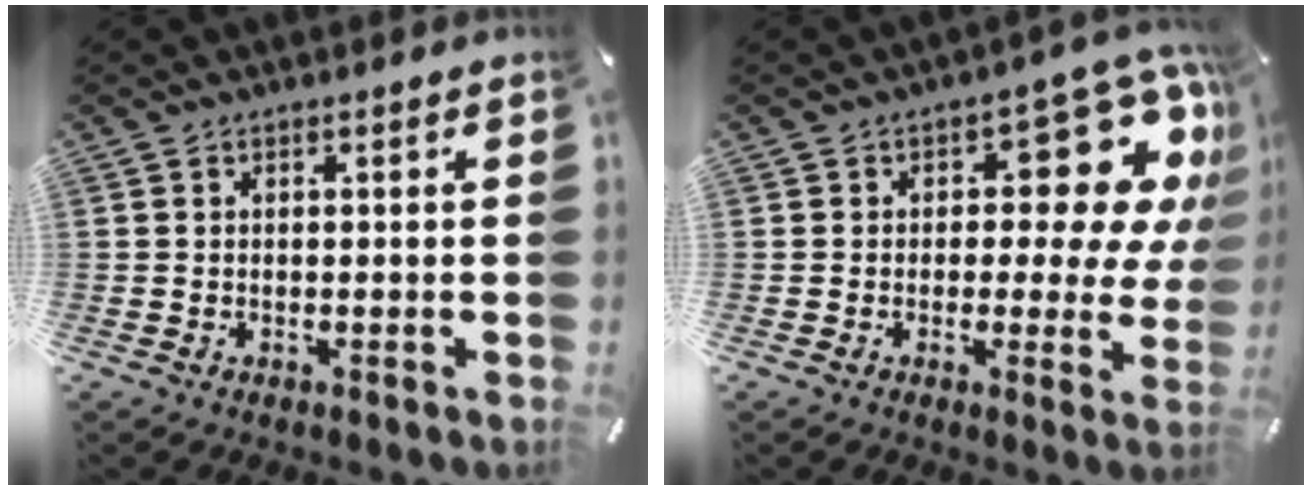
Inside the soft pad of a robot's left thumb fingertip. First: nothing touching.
{"total": 14.8, "force": [6.8, 7.6, 10.7], "torque": [-0.118, -0.060, 0.111]}